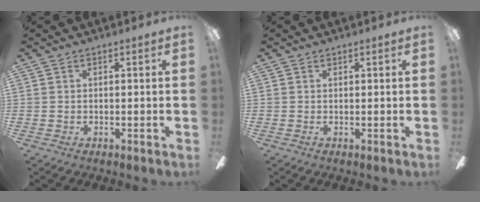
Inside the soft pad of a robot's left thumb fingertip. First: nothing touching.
{"total": 0.5, "force": [0.4, 0.2, 0.2], "torque": [-0.004, 0.001, 0.008]}